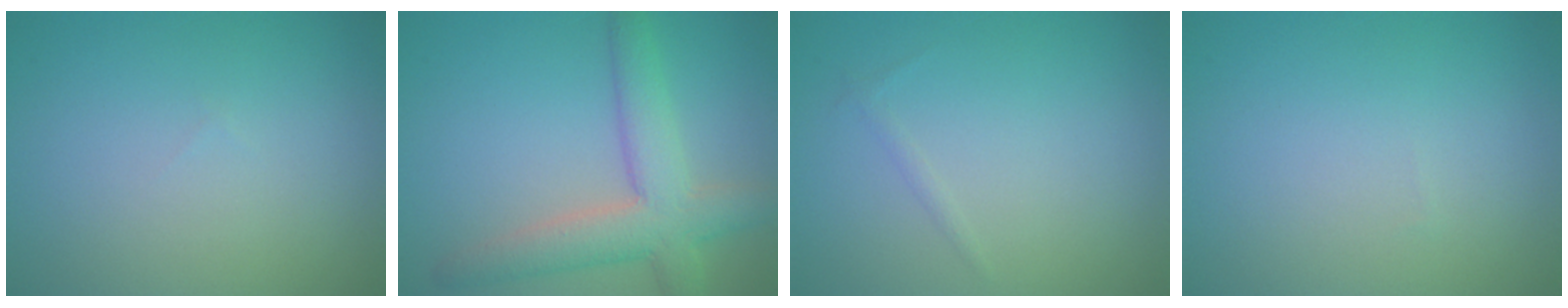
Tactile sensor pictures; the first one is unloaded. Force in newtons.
{"total": 5.8, "press": 5.7, "slide": 0.5}
{"total": 0.5, "press": 0.5, "slide": 0.0}
{"total": 0.0}